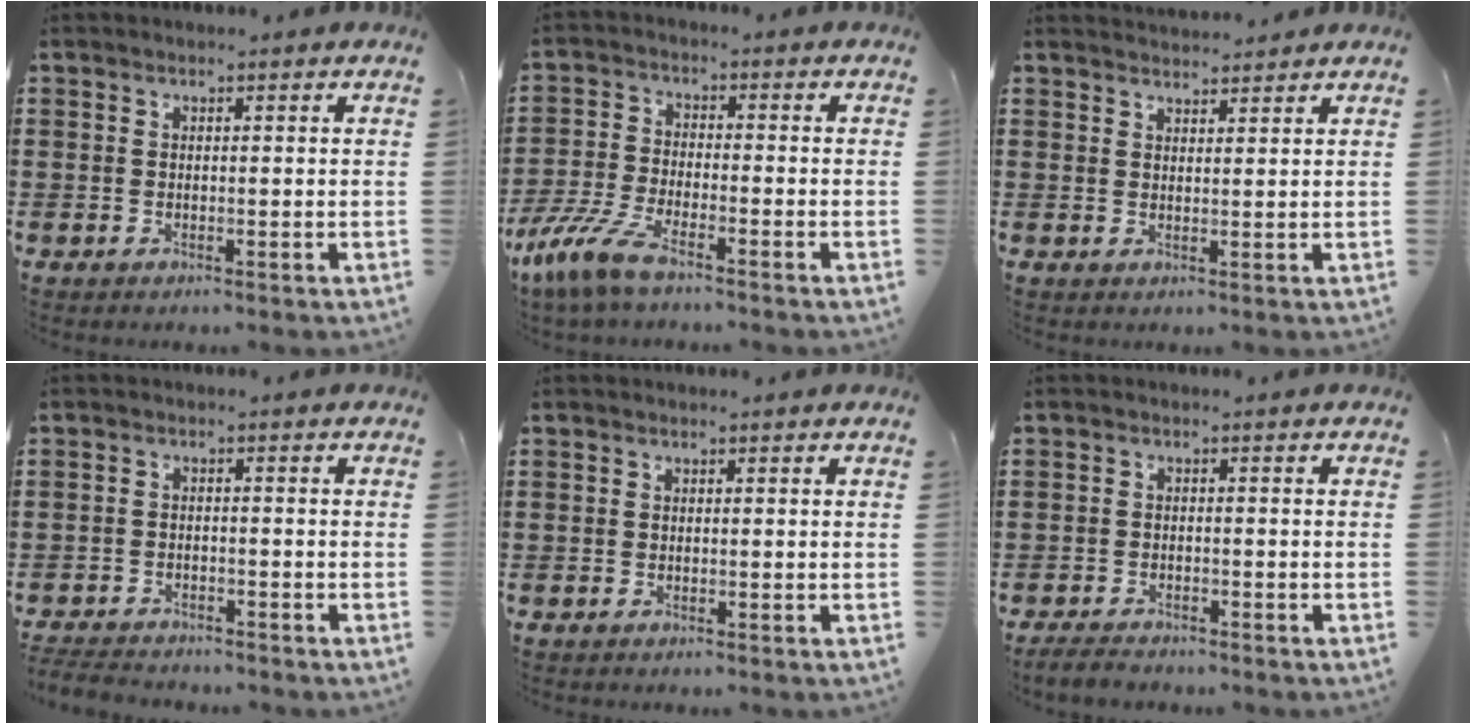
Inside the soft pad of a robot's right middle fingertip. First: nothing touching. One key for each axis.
{"total": 7.0, "fx": -5.4, "fy": 1.1, "fz": 4.3, "tx": -0.118, "ty": -0.018, "tz": -0.108}
{"total": 2.1, "fx": 2.1, "fy": 0.2, "fz": 0.0, "tx": -0.007, "ty": 0.003, "tz": 0.040}
{"total": 3.1, "fx": -3.0, "fy": 0.6, "fz": 0.1, "tx": -0.006, "ty": 0.000, "tz": -0.066}
{"total": 0.0}
{"total": 2.2, "fx": -2.0, "fy": 0.8, "fz": 0.3, "tx": -0.017, "ty": 0.001, "tz": -0.045}